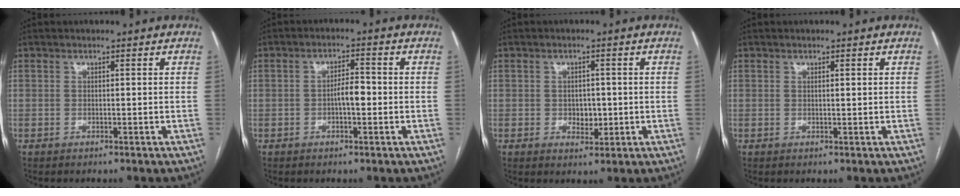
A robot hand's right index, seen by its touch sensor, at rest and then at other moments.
{"total": 3.4, "force": [-0.7, 1.1, 3.2], "torque": [-0.050, 0.008, -0.011]}
{"total": 2.9, "force": [-0.4, 2.0, 2.1], "torque": [-0.026, 0.001, 0.001]}
{"total": 0.6, "force": [0.3, 0.0, 0.6], "torque": [-0.011, 0.000, 0.005]}